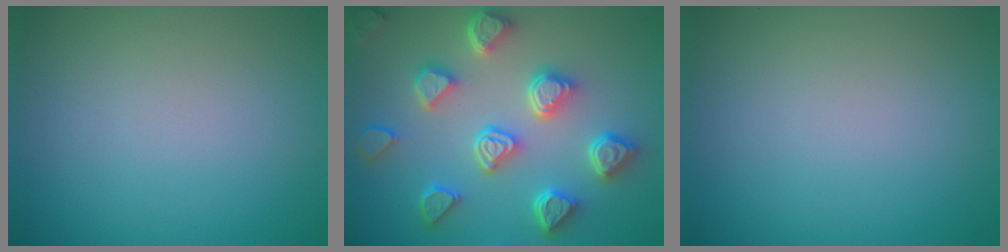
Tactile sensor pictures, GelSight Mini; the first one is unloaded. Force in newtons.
{"total": 7.1, "press": 5.8, "slide": 4.1}
{"total": 0.0}